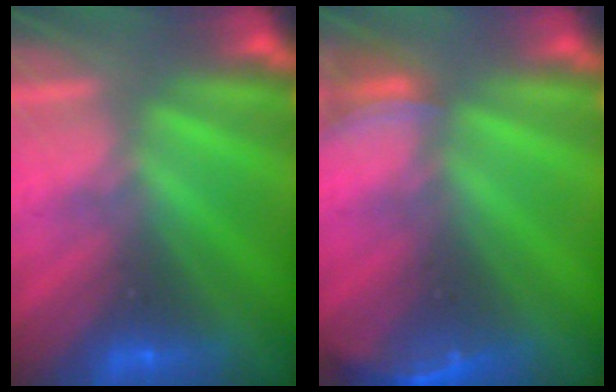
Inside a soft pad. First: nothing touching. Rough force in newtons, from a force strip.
{"total": 2.8}